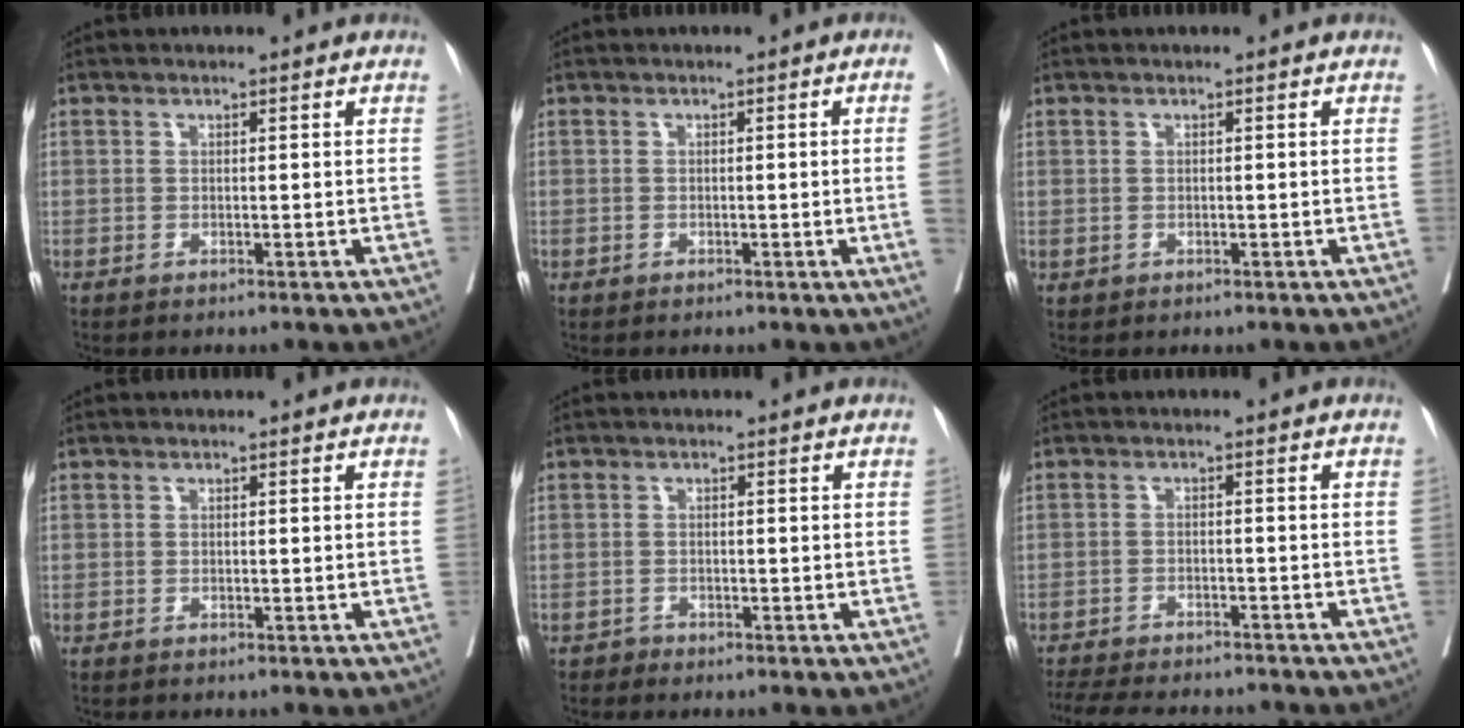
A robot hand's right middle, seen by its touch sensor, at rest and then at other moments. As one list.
[{"total": 2.4, "force": [-0.3, -0.9, 2.2], "torque": [-0.029, 0.000, -0.003]}, {"total": 0.6, "force": [-0.1, 0.6, 0.2], "torque": [-0.003, 0.001, 0.003]}, {"total": 0.0}, {"total": 0.6, "force": [-0.5, 0.2, -0.2], "torque": [0.000, -0.001, -0.012]}, {"total": 14.0, "force": [-12.6, 3.1, 5.2], "torque": [-0.108, -0.011, -0.174]}]